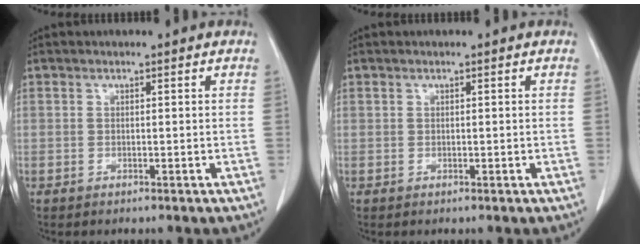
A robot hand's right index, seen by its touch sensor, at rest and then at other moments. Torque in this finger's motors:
{"motor_torque": [-0.16, 0.22, 0.00, 0.00]}